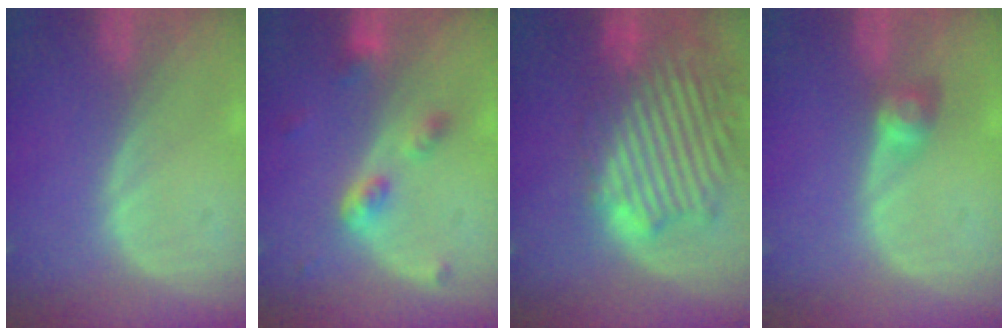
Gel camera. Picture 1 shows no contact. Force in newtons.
{"total": 4.2, "press": 4.2, "slide": 0.5}
{"total": 13.9, "press": 11.9, "slide": 7.2}
{"total": 2.9, "press": 2.5, "slide": 1.4}